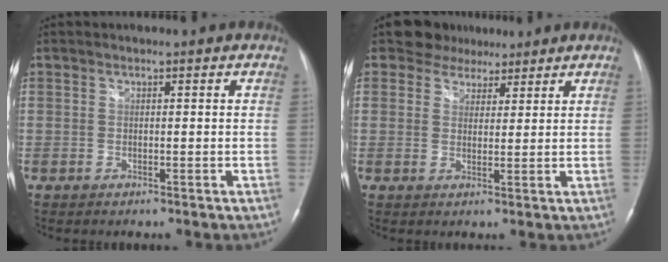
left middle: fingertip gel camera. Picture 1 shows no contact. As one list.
[{"total": 4.9, "force": [3.9, 3.1, 0.2], "torque": [-0.001, 0.009, 0.056]}]